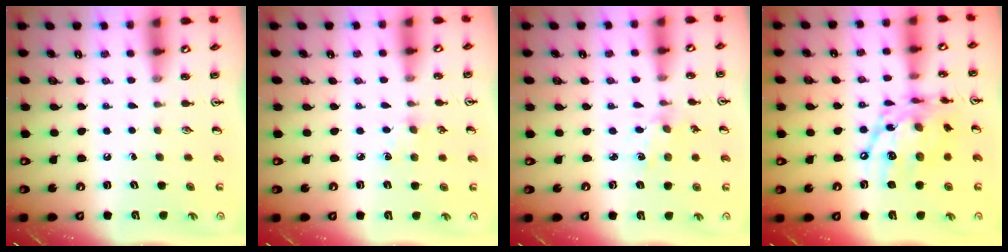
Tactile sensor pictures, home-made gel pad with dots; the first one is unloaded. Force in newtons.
{"total": 4.7, "press": 4.7, "slide": 0.6}
{"total": 0.9, "press": 0.9, "slide": 0.2}
{"total": 15.2, "press": 15.2, "slide": 1.2}